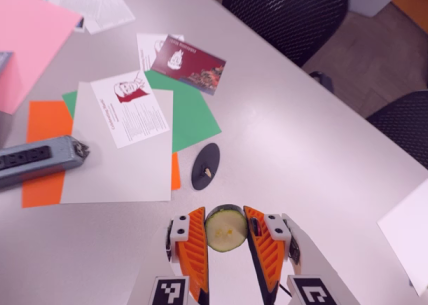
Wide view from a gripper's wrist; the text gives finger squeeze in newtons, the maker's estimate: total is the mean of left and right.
{"total": 11.9, "left": 12.3, "right": 11.5}